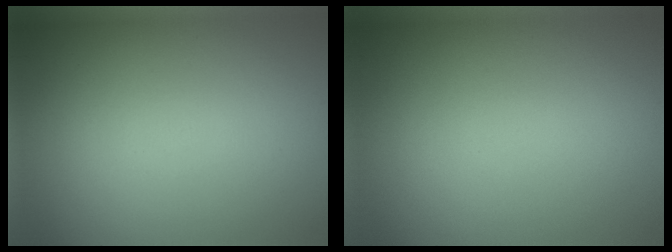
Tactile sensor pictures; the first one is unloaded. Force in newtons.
{"total": 0.0}